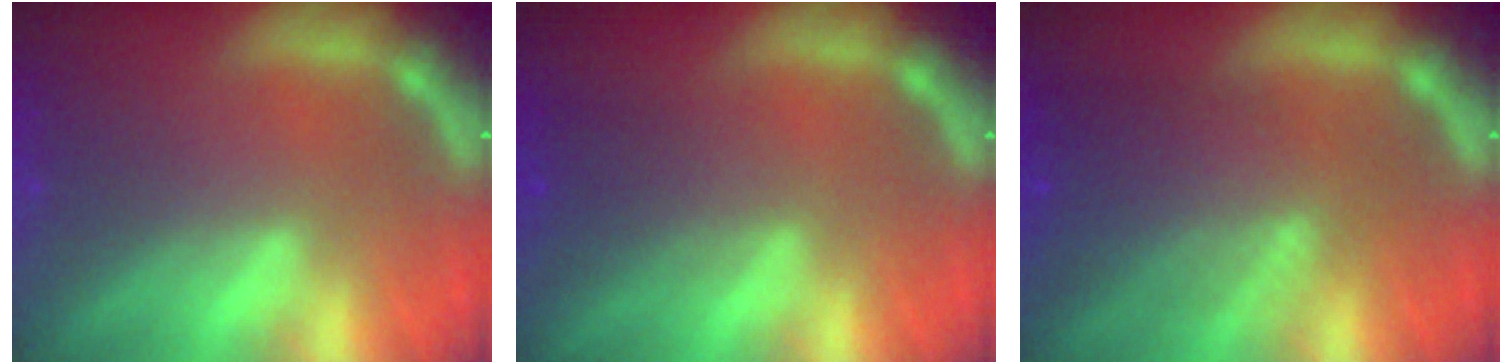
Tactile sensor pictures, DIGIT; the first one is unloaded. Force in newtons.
{"total": 2.5}
{"total": 6.6}